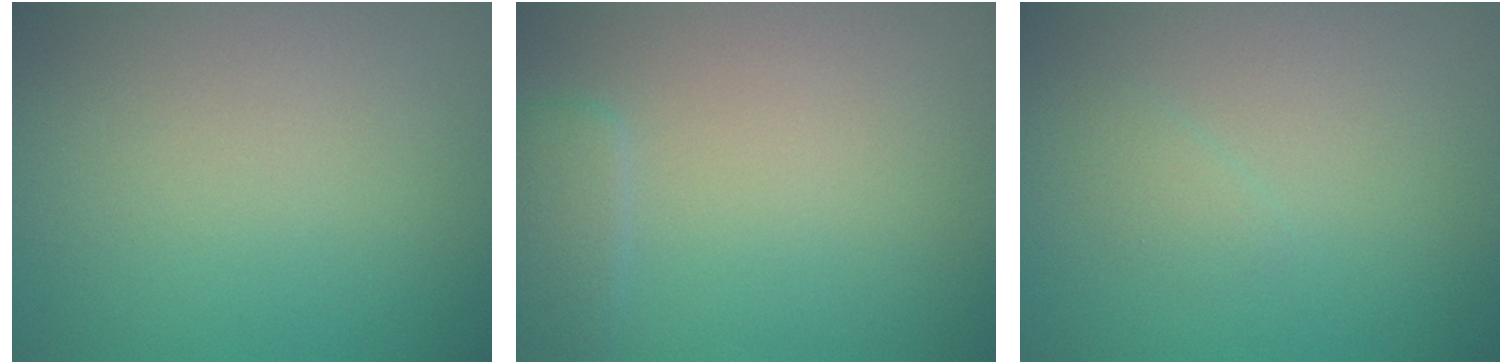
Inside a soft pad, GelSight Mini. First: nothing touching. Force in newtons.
{"total": 1.6, "press": 1.6, "slide": 0.1}
{"total": 0.9, "press": 0.9, "slide": 0.0}